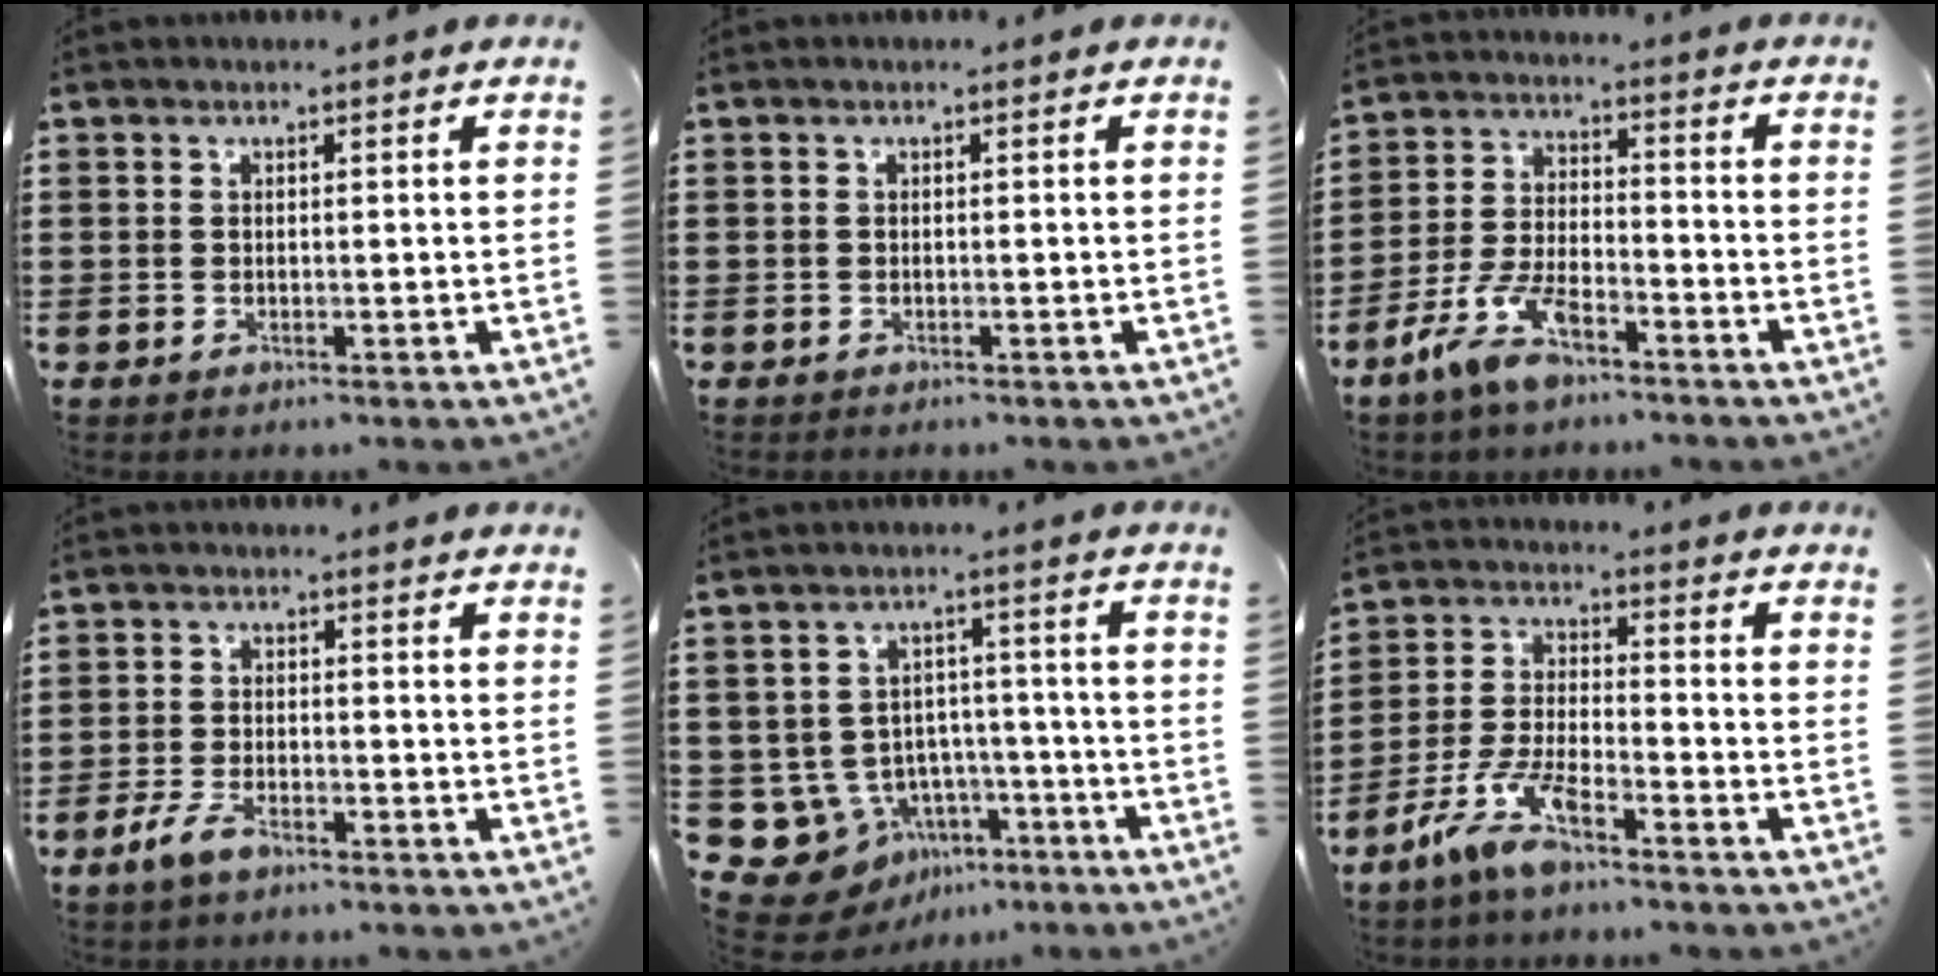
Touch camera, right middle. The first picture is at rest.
{"total": 0.0}
{"total": 8.3, "force": [-5.7, 2.8, 5.4], "torque": [-0.128, -0.004, -0.111]}
{"total": 4.2, "force": [-2.8, 1.5, 2.7], "torque": [-0.074, -0.003, -0.059]}
{"total": 8.5, "force": [-5.2, 6.4, 2.1], "torque": [-0.075, 0.016, -0.096]}
{"total": 8.2, "force": [-6.0, 1.6, 5.5], "torque": [-0.129, -0.007, -0.117]}